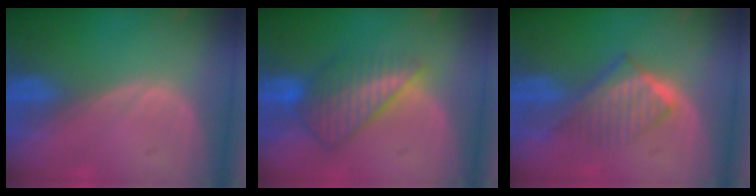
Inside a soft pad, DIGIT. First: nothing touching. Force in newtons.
{"total": 7.3, "press": 6.9, "slide": 2.2}
{"total": 6.5, "press": 5.7, "slide": 3.1}